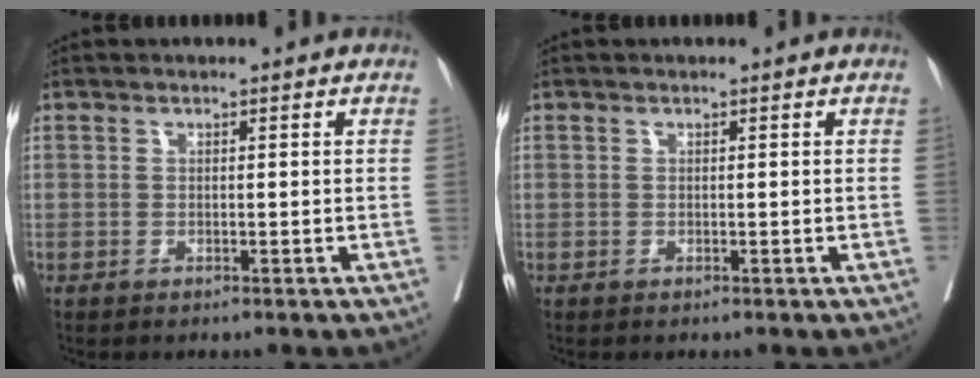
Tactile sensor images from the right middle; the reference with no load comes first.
{"total": 0.0}